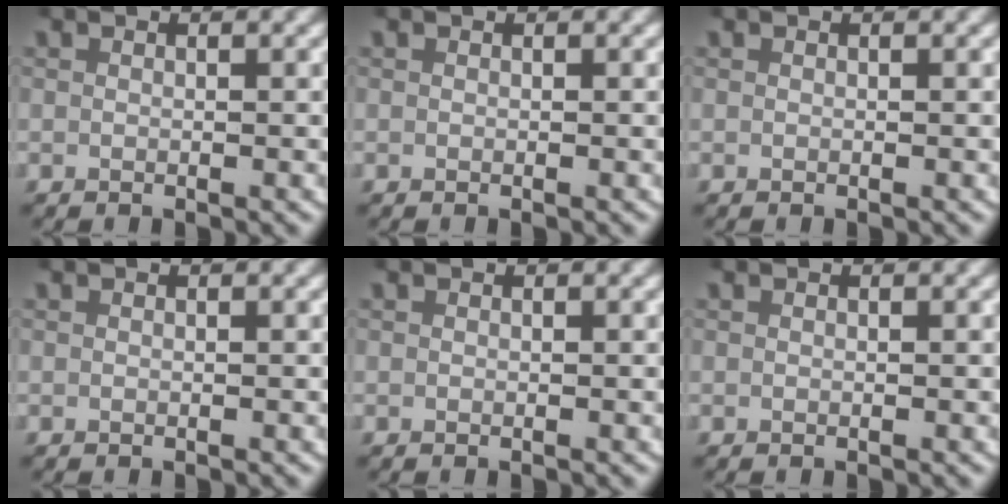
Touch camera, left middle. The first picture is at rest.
{"total": 0.0}
{"total": 0.0}
{"total": 0.0}
{"total": 0.0}
{"total": 0.0}